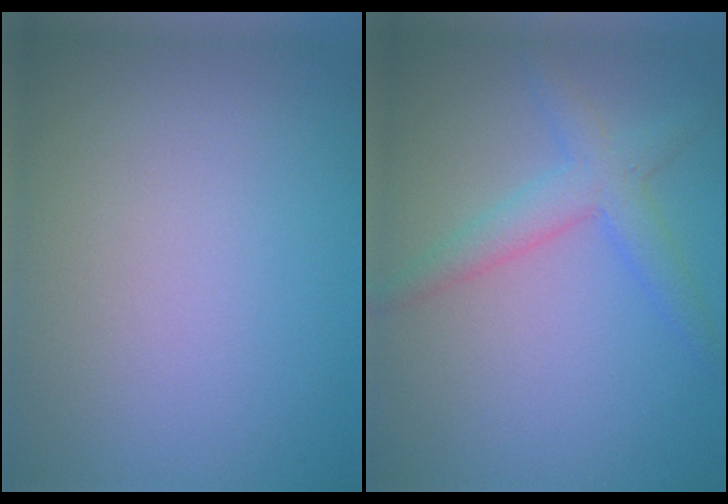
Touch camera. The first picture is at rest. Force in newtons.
{"total": 3.2, "press": 3.1, "slide": 0.2}